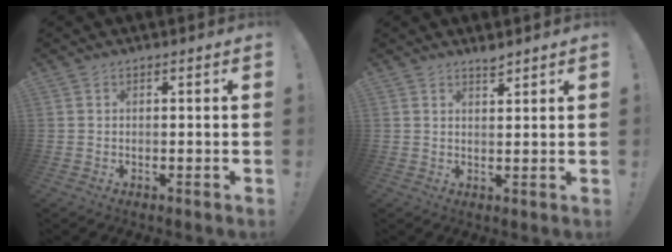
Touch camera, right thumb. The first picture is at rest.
{"total": 2.4, "force": [2.2, 0.2, 0.9], "torque": [0.003, -0.019, 0.035]}